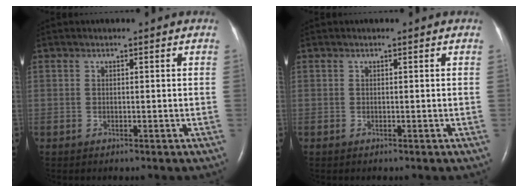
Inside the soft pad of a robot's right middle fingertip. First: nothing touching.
{"total": 0.0}